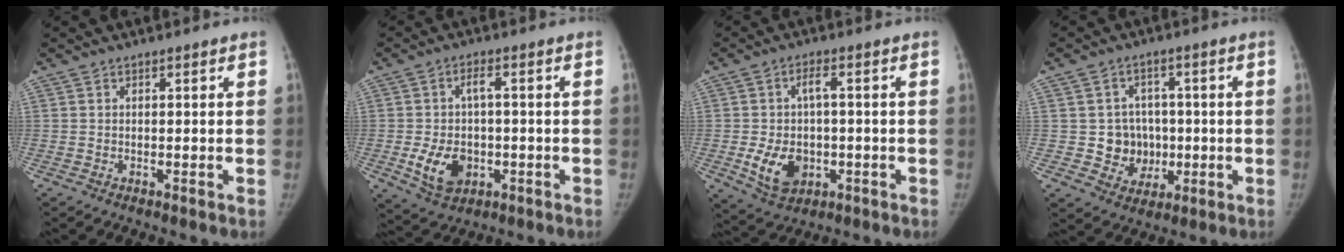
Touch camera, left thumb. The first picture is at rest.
{"total": 9.1, "force": [-2.0, 5.8, 6.7], "torque": [-0.110, 0.009, -0.026]}
{"total": 9.6, "force": [-1.8, 6.0, 7.3], "torque": [-0.119, 0.008, -0.021]}
{"total": 7.8, "force": [-0.5, 7.3, 2.7], "torque": [0.003, 0.012, 0.002]}